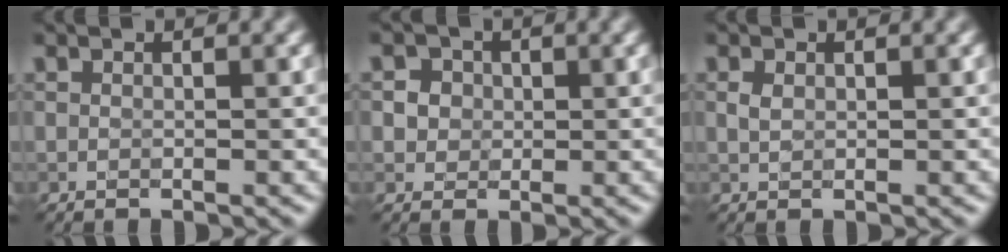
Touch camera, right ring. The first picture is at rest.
{"total": 3.8, "force": [1.4, 3.2, 1.6], "torque": [-0.024, 0.011, 0.019]}
{"total": 0.9, "force": [0.3, 0.6, 0.6], "torque": [-0.016, 0.000, 0.007]}